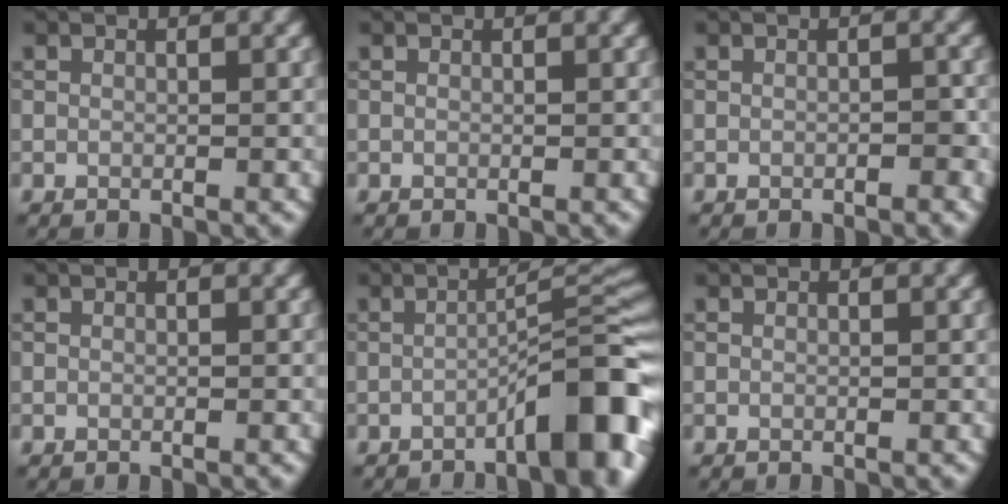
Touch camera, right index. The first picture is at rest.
{"total": 0.0}
{"total": 1.2, "force": [-0.6, 0.4, 1.0], "torque": [-0.014, 0.003, -0.007]}
{"total": 0.0}
{"total": 8.0, "force": [-4.0, 1.6, 6.7], "torque": [-0.081, 0.025, -0.062]}
{"total": 0.0}